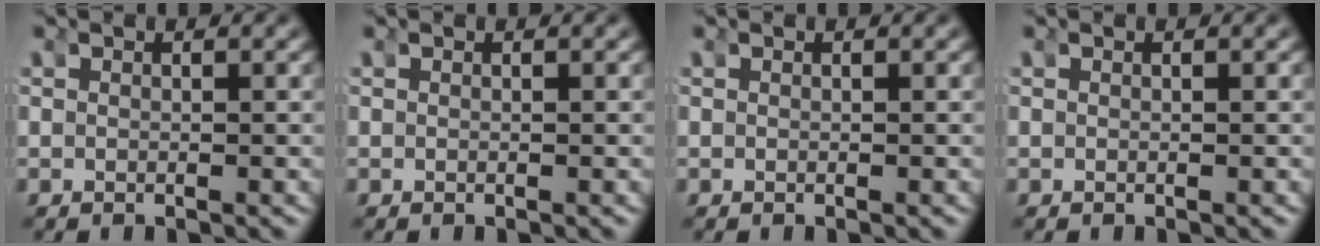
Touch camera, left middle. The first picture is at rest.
{"total": 0.0}
{"total": 0.0}
{"total": 0.0}